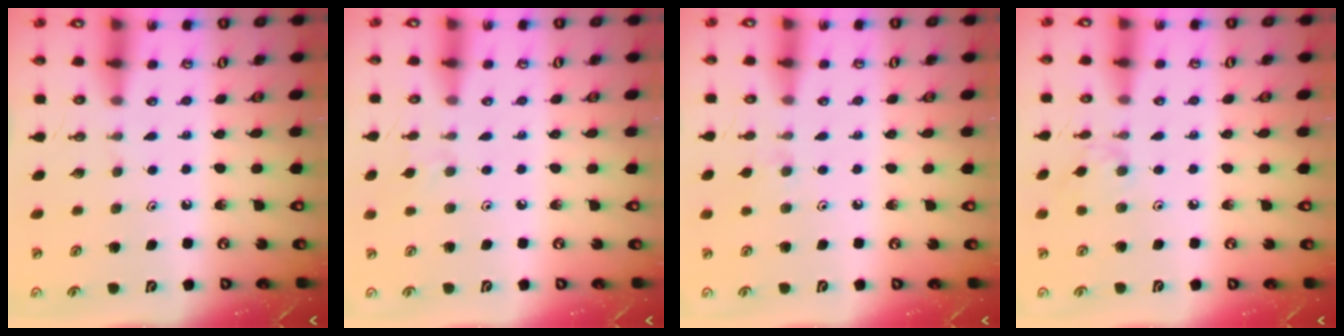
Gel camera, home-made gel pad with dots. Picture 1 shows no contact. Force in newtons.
{"total": 3.8, "press": 3.7, "slide": 0.7}
{"total": 3.8, "press": 3.7, "slide": 0.8}
{"total": 3.0, "press": 3.0, "slide": 0.5}